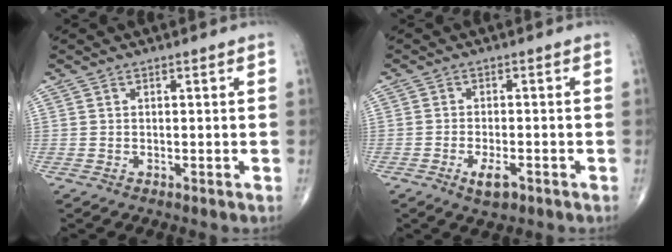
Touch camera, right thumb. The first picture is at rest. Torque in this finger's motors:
{"motor_torque": [-0.43, -0.13, 0.00, -0.05, 0.00]}